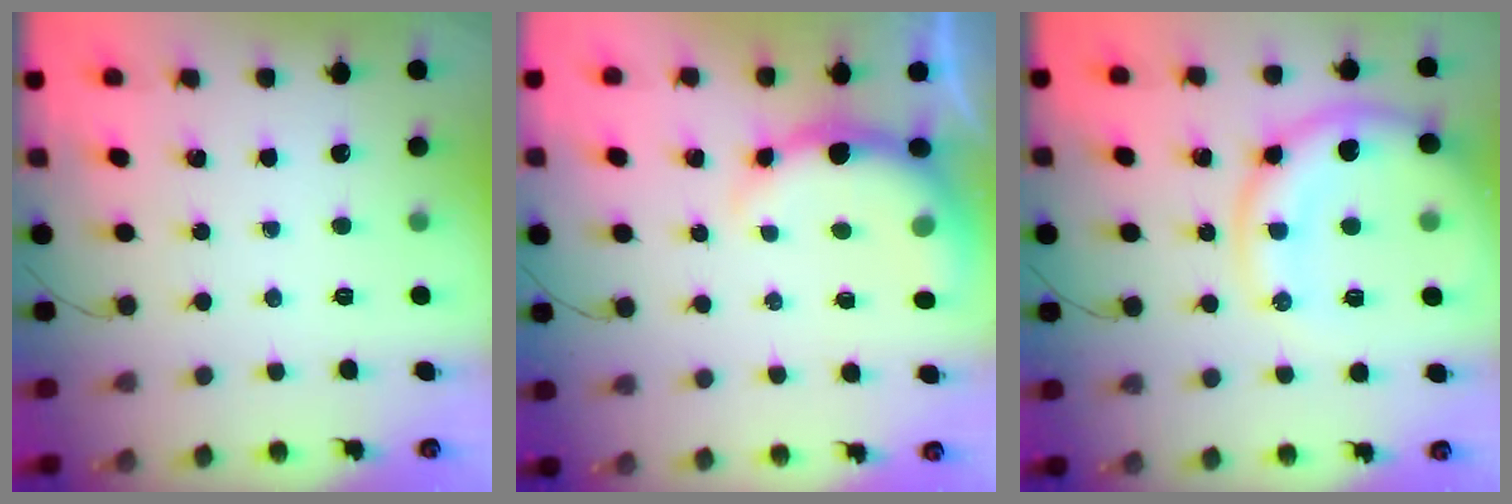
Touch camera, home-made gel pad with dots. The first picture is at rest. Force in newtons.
{"total": 7.2, "press": 7.1, "slide": 1.3}
{"total": 13.5, "press": 13.3, "slide": 2.5}